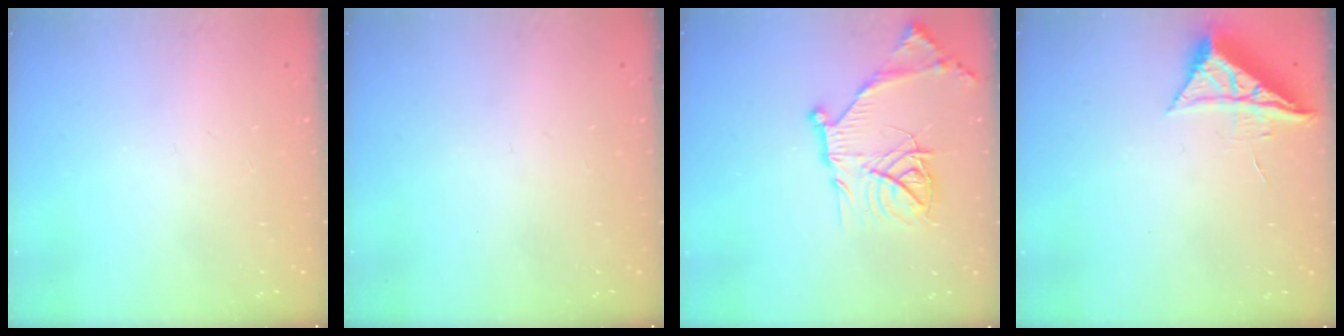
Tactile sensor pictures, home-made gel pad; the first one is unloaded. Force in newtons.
{"total": 0.0}
{"total": 18.5, "press": 18.4, "slide": 1.9}
{"total": 7.1, "press": 7.1, "slide": 0.2}